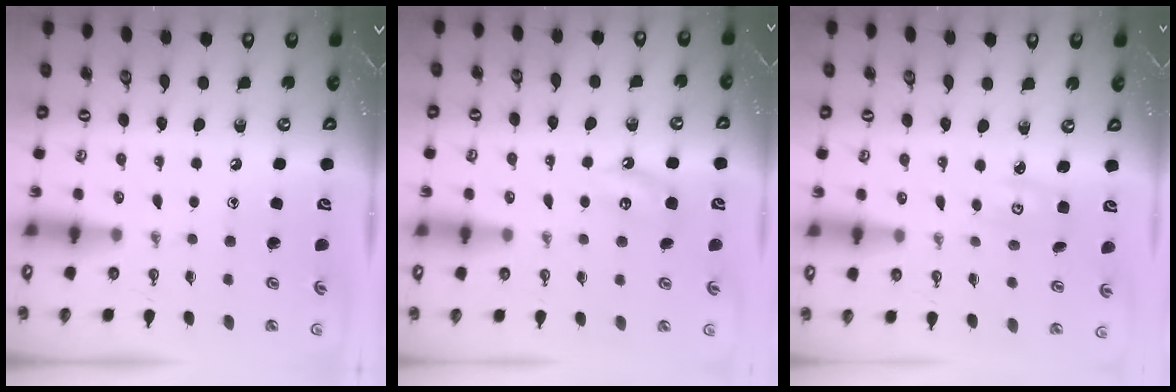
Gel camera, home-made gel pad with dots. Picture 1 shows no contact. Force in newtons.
{"total": 4.1, "press": 4.0, "slide": 0.7}
{"total": 2.3, "press": 2.3, "slide": 0.2}